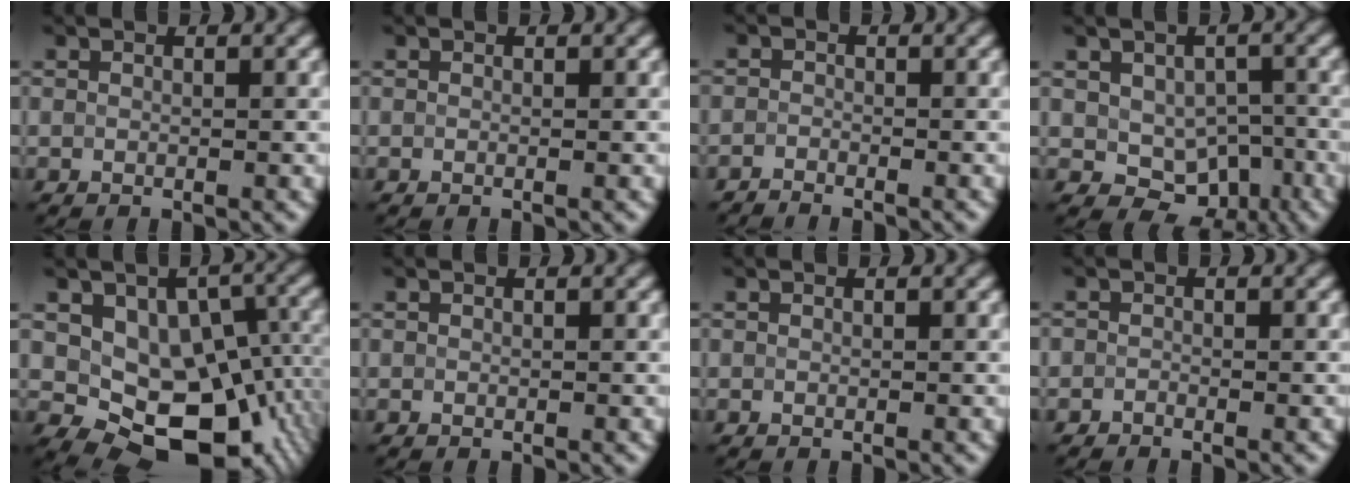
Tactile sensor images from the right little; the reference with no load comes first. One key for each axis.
{"total": 0.0}
{"total": 1.8, "fx": -1.6, "fy": 0.8, "fz": -0.5, "tx": 0.020, "ty": 0.000, "tz": -0.033}
{"total": 5.7, "fx": -1.7, "fy": 4.0, "fz": 3.7, "tx": -0.047, "ty": -0.009, "tz": -0.014}
{"total": 11.7, "fx": -1.7, "fy": 7.9, "fz": 8.5, "tx": -0.116, "ty": -0.022, "tz": -0.016}
{"total": 0.0}
{"total": 0.0}
{"total": 0.6, "fx": -0.5, "fy": 0.1, "fz": -0.3, "tx": 0.005, "ty": -0.003, "tz": -0.008}